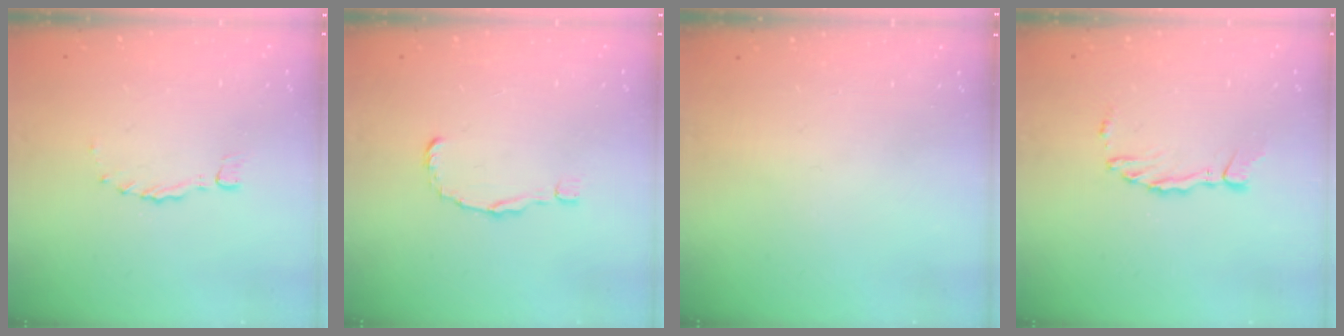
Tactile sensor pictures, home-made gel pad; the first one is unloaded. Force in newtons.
{"total": 1.5, "press": 1.5, "slide": 0.1}
{"total": 0.0}
{"total": 3.6, "press": 3.5, "slide": 0.5}